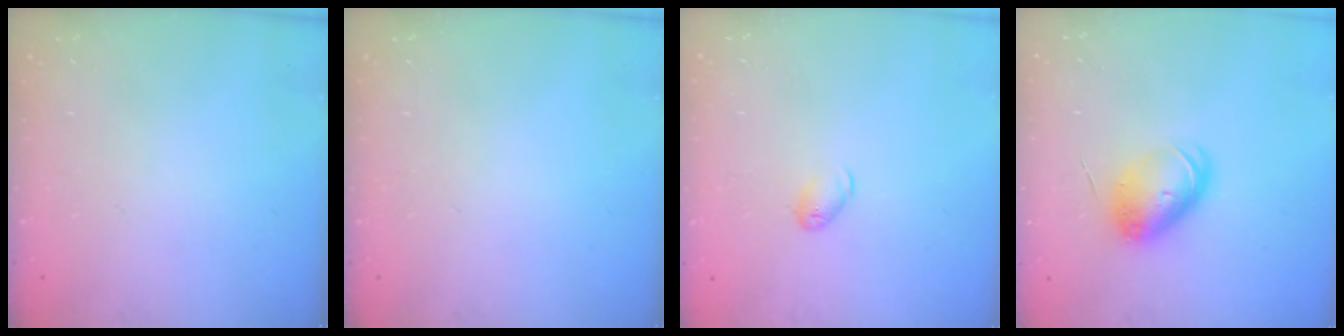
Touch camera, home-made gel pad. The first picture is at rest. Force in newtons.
{"total": 0.0}
{"total": 6.6, "press": 6.5, "slide": 1.1}
{"total": 7.2, "press": 7.1, "slide": 1.2}